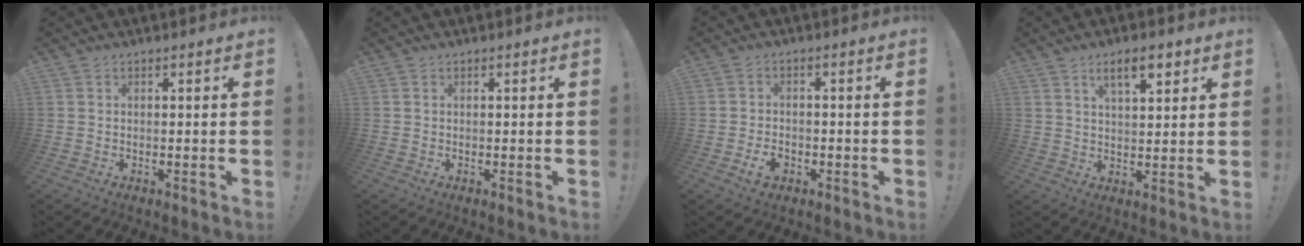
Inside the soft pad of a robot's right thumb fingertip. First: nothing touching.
{"total": 0.0}
{"total": 4.0, "force": [-1.9, 2.7, 2.1], "torque": [-0.019, 0.005, -0.036]}
{"total": 7.8, "force": [4.5, 2.9, 5.7], "torque": [-0.080, -0.016, 0.073]}